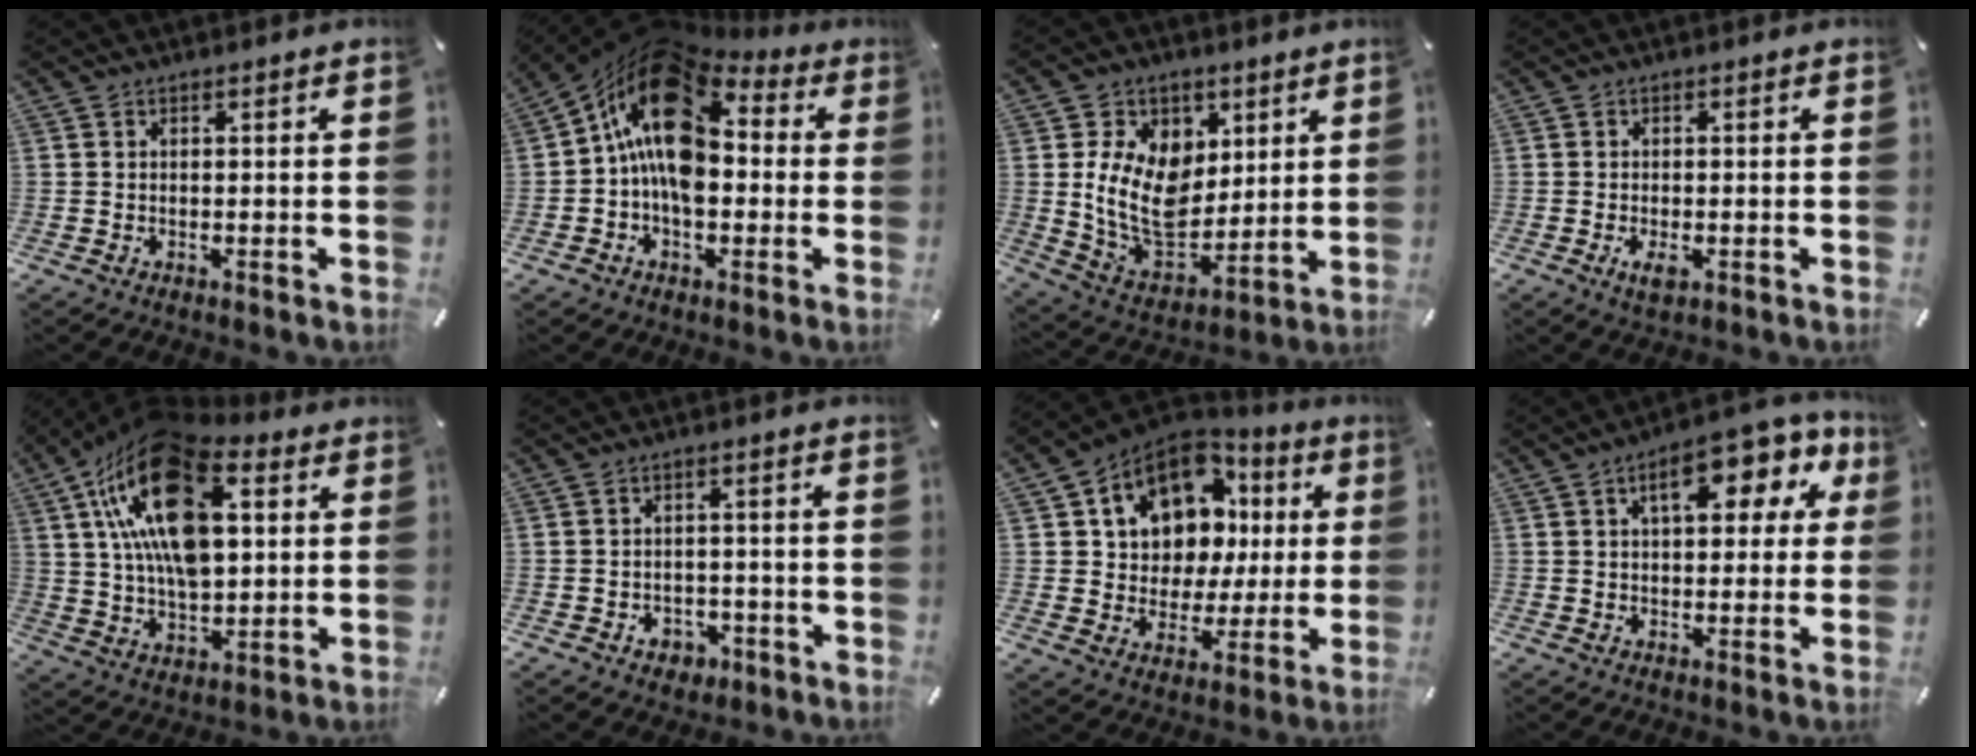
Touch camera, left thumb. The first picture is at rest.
{"total": 17.1, "force": [2.8, 11.8, 12.1], "torque": [-0.222, -0.010, 0.046]}
{"total": 15.8, "force": [2.7, 12.4, 9.4], "torque": [-0.195, -0.016, 0.056]}
{"total": 2.9, "force": [-1.0, 1.5, 2.3], "torque": [-0.054, -0.002, -0.020]}
{"total": 23.3, "force": [8.2, 13.6, 17.0], "torque": [-0.327, -0.022, 0.135]}
{"total": 4.1, "force": [-1.8, 3.4, 1.5], "torque": [-0.015, 0.006, -0.033]}
{"total": 12.8, "force": [6.2, 10.0, 4.9], "torque": [-0.096, -0.049, 0.119]}
{"total": 12.2, "force": [5.0, 6.2, 9.2], "torque": [-0.124, -0.012, 0.078]}